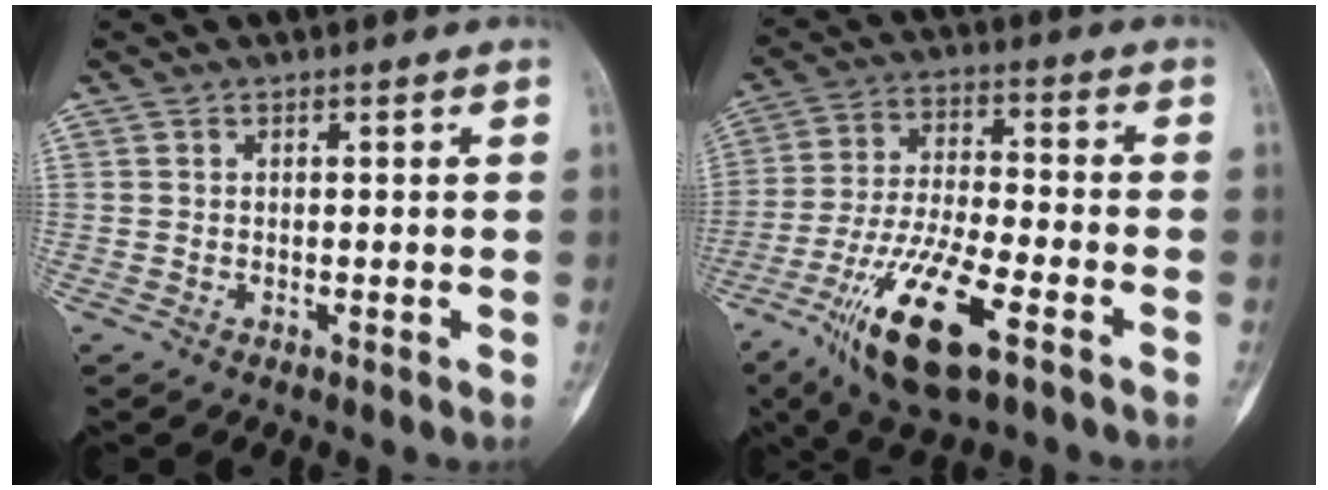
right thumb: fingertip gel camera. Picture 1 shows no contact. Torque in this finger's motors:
{"motor_torque": [0.54, 0.30, 1.71, -1.02, 0.44]}